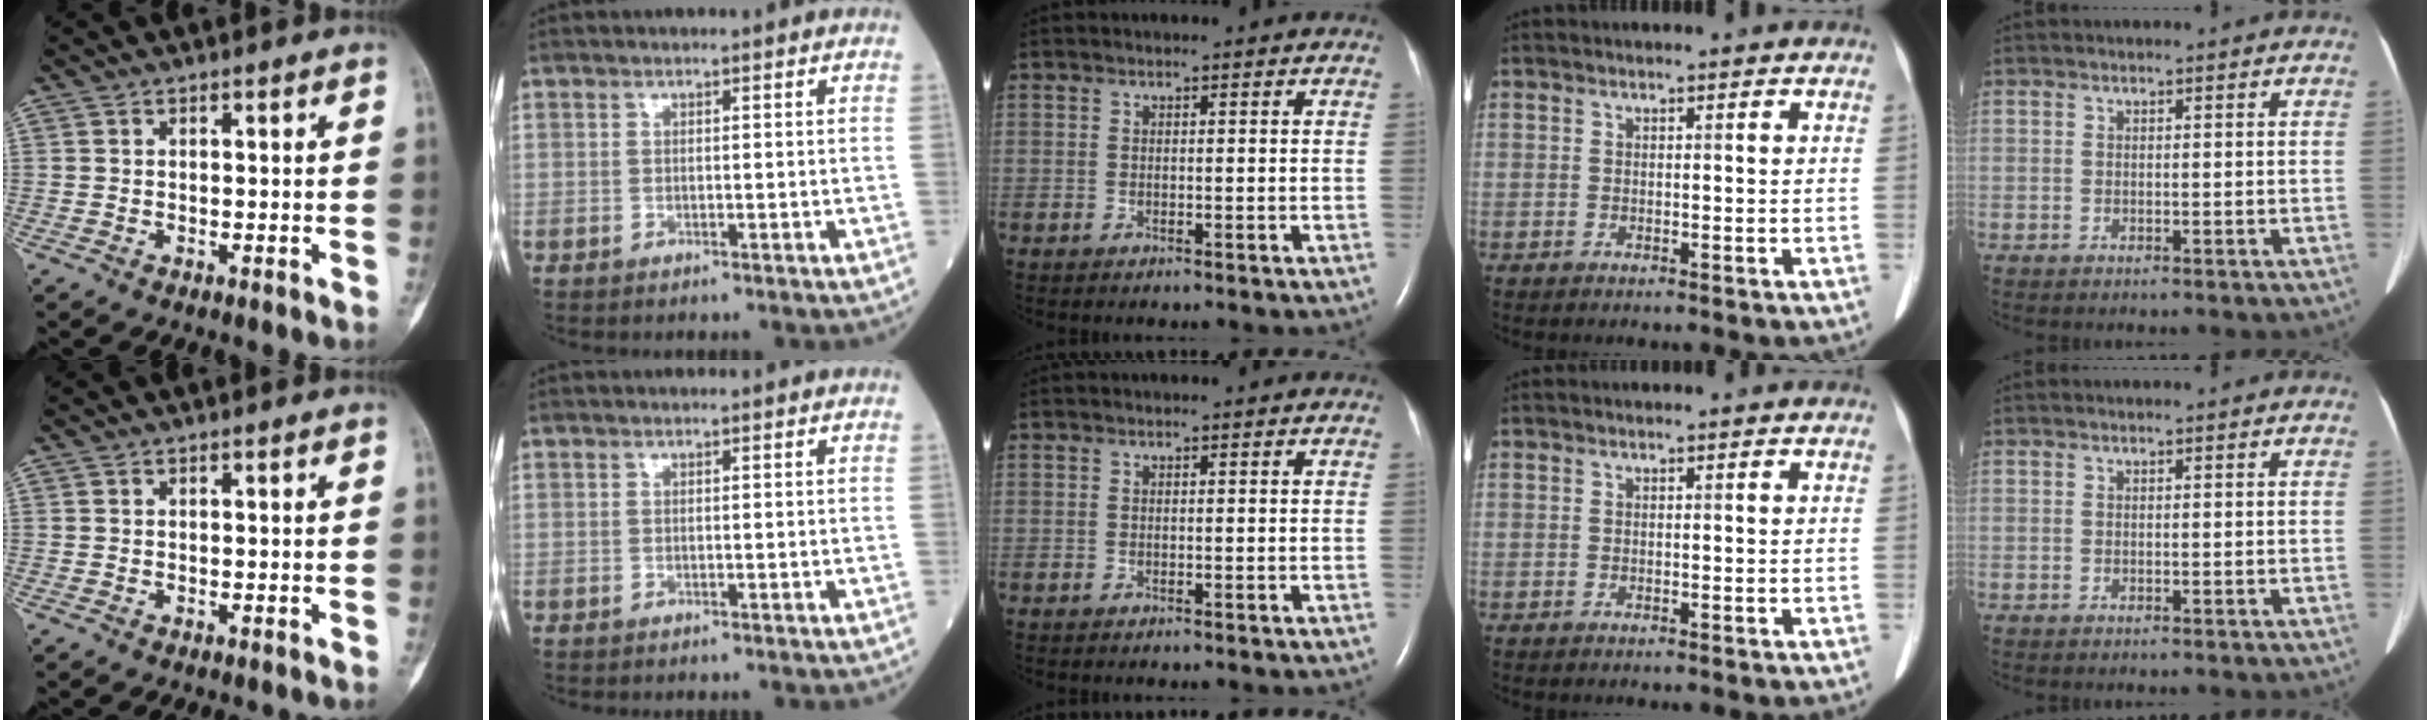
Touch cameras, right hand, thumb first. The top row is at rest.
{}